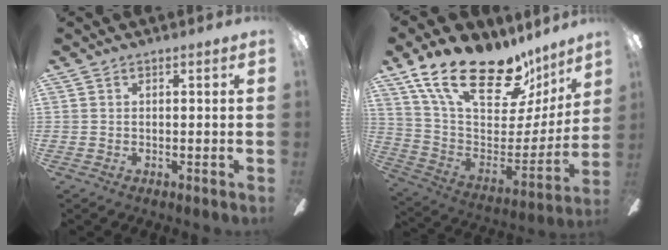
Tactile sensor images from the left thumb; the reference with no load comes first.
{"total": 25.2, "force": [17.4, 10.7, 14.8], "torque": [-0.242, -0.112, 0.311]}